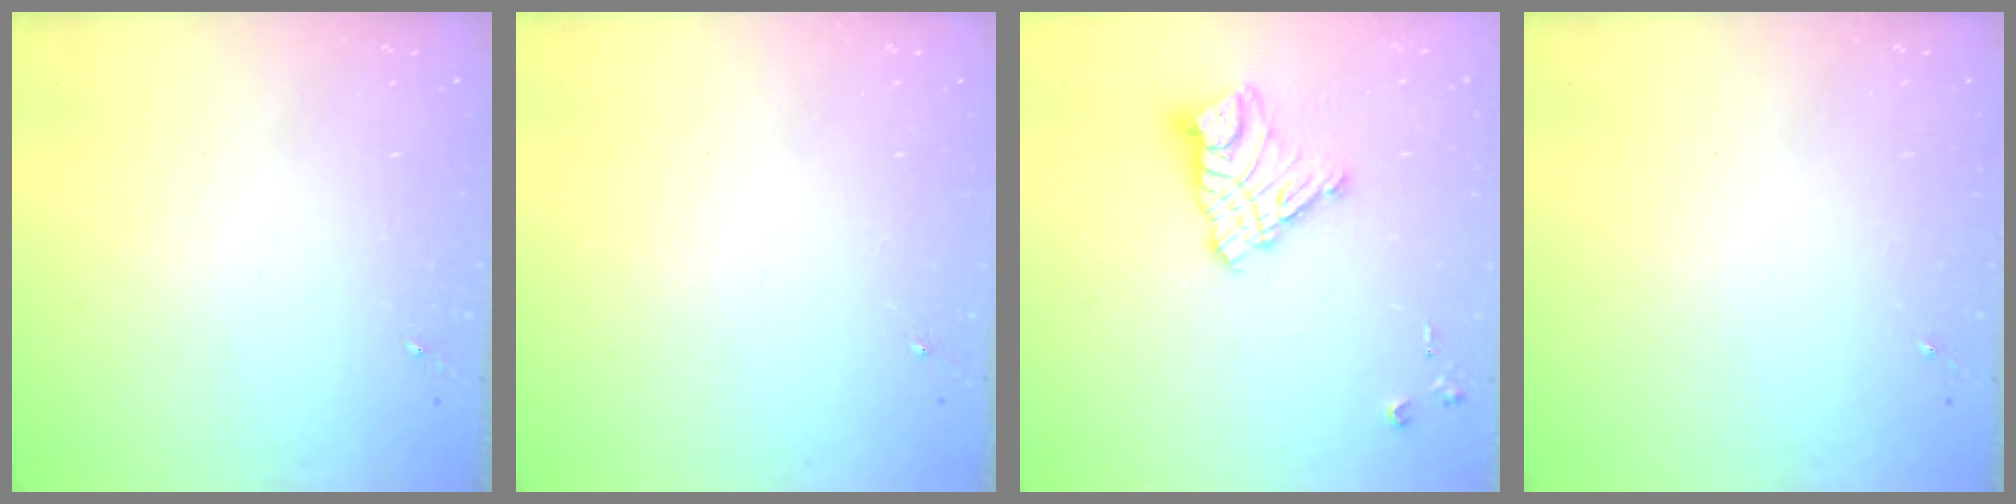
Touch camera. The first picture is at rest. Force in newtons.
{"total": 0.0}
{"total": 11.6, "press": 11.6, "slide": 1.0}
{"total": 0.0}